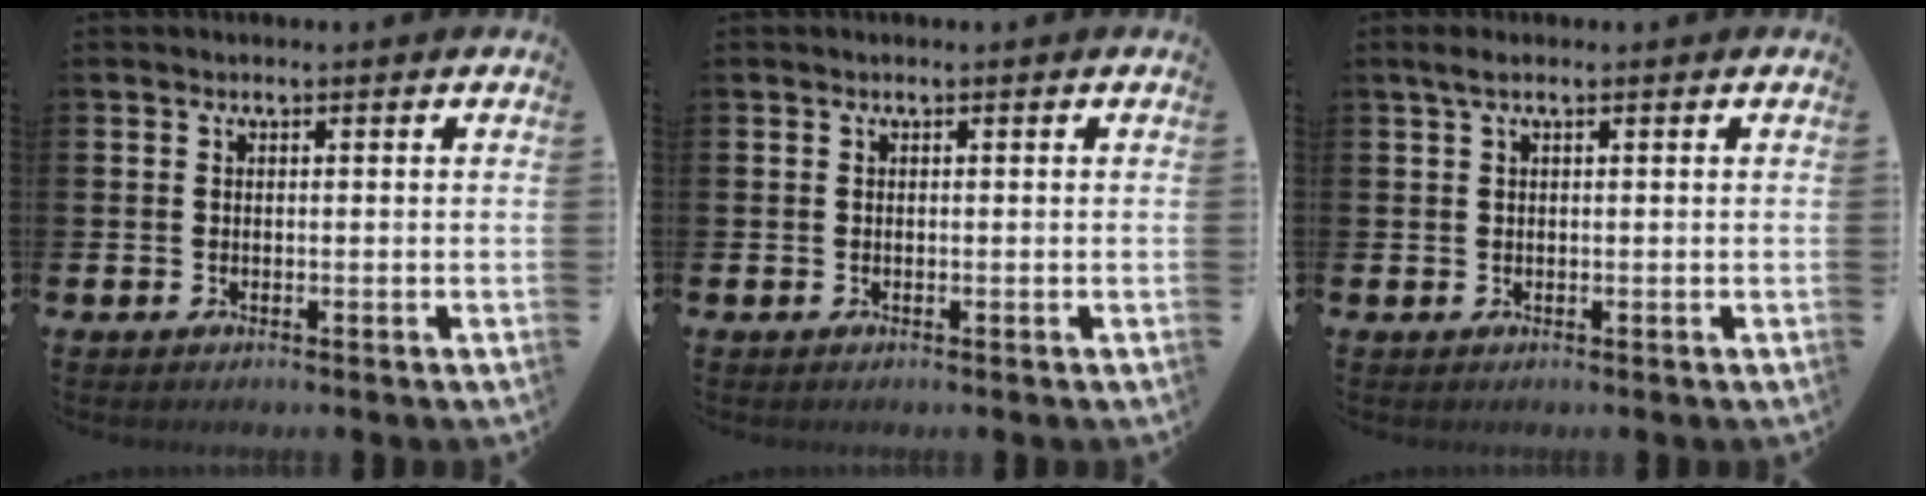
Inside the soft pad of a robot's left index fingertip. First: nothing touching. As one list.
[{"total": 0.0}, {"total": 2.4, "force": [1.7, 0.5, 1.7], "torque": [-0.030, 0.002, 0.029]}]